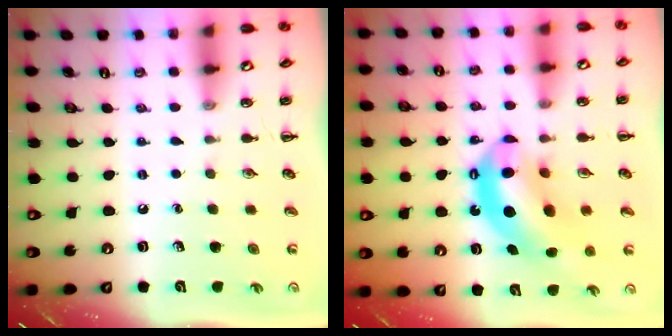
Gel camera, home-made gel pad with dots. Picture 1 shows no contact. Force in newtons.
{"total": 12.9, "press": 12.5, "slide": 3.3}